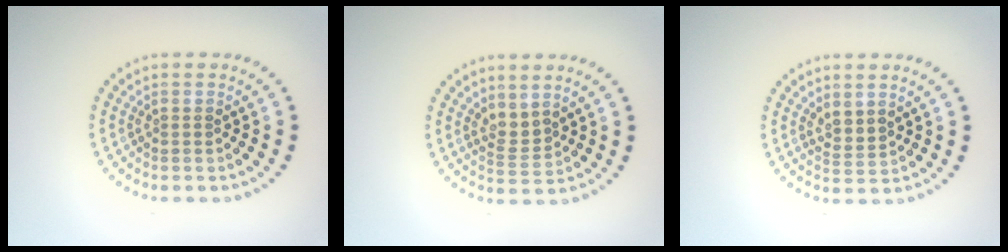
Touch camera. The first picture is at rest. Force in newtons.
{"total": 1.9, "press": 1.4, "slide": 1.3}
{"total": 2.0, "press": 1.4, "slide": 1.3}